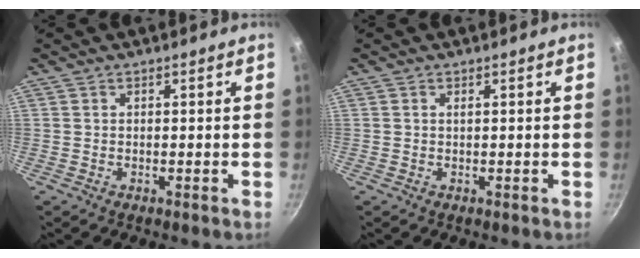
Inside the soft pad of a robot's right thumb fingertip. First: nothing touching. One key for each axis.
{"total": 0.0}